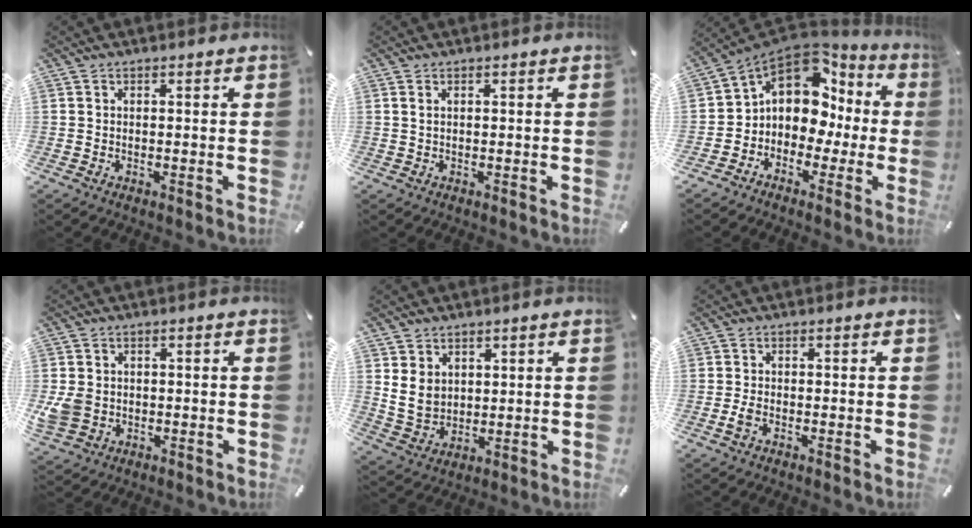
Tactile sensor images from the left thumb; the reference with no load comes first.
{"total": 0.8, "force": [0.3, 0.3, 0.7], "torque": [-0.015, 0.001, 0.005]}
{"total": 11.1, "force": [2.7, 9.4, 5.4], "torque": [-0.107, -0.021, 0.050]}
{"total": 5.6, "force": [-0.5, 4.9, 2.7], "torque": [-0.061, 0.003, -0.009]}
{"total": 6.5, "force": [2.5, 5.6, 2.1], "torque": [-0.053, -0.002, 0.048]}
{"total": 2.0, "force": [-0.8, 1.0, 1.5], "torque": [-0.042, -0.003, -0.018]}